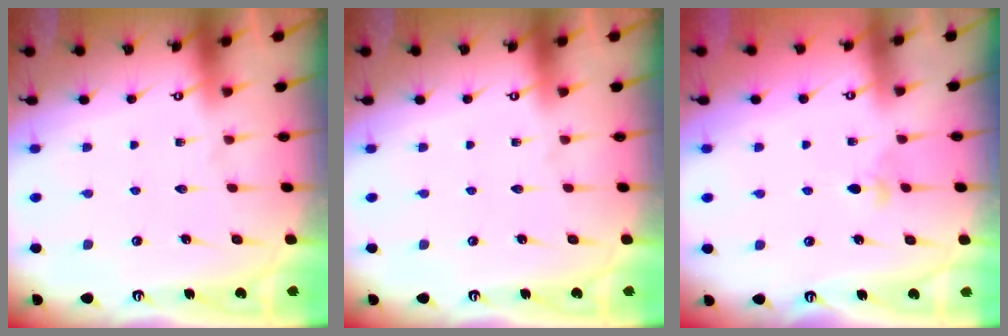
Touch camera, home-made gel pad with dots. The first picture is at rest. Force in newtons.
{"total": 0.0}
{"total": 2.5, "press": 2.4, "slide": 0.6}